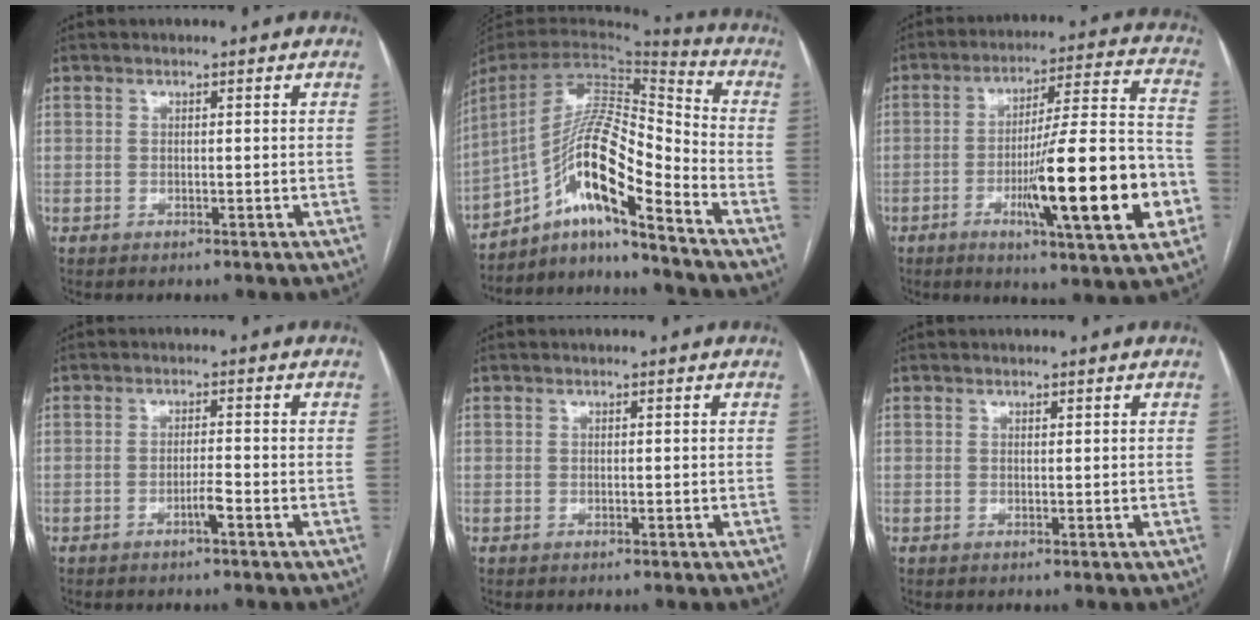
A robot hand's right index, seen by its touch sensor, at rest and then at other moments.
{"total": 16.0, "force": [-9.8, 1.6, 12.5], "torque": [-0.230, 0.021, -0.171]}
{"total": 20.8, "force": [-6.1, 1.9, 19.8], "torque": [-0.274, 0.000, -0.087]}
{"total": 2.0, "force": [-1.2, 0.0, 1.6], "torque": [-0.028, 0.000, -0.022]}
{"total": 0.0}
{"total": 0.0}